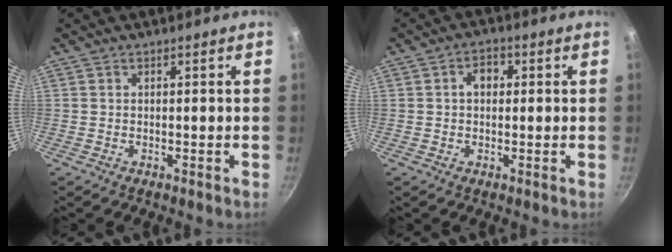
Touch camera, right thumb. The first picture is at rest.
{"total": 3.8, "force": [0.6, 2.7, 2.6], "torque": [-0.018, 0.011, 0.005]}